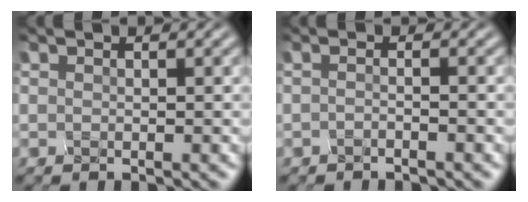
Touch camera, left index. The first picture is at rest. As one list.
[{"total": 1.0, "force": [-0.8, 0.1, 0.6], "torque": [-0.011, -0.011, -0.027]}]